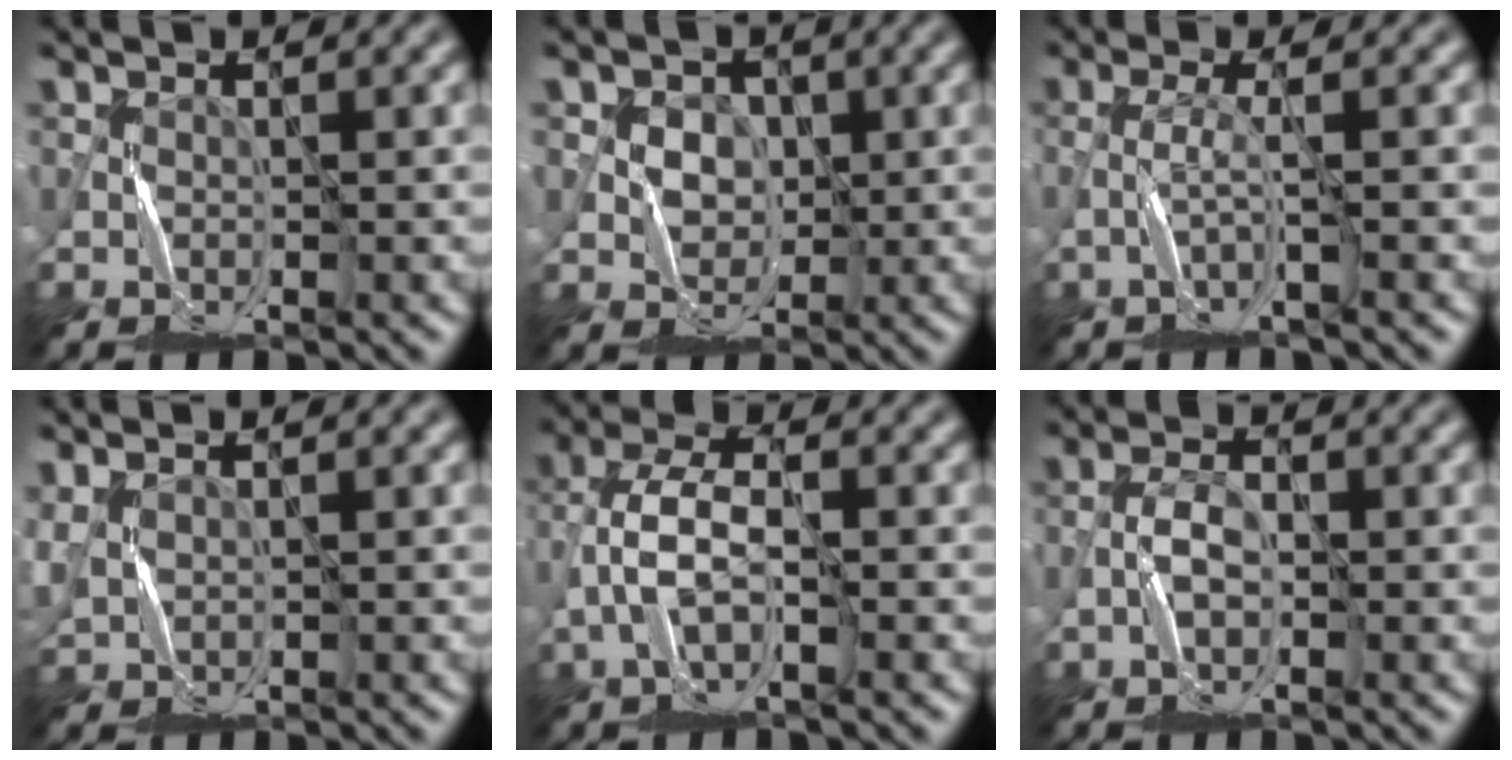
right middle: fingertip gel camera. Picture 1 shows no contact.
{"total": 3.8, "force": [1.1, 3.2, 1.7], "torque": [-0.038, 0.005, 0.023]}
{"total": 1.6, "force": [-1.0, -0.2, 1.2], "torque": [-0.027, 0.009, -0.025]}
{"total": 2.0, "force": [1.1, 1.1, 1.2], "torque": [-0.042, 0.004, 0.027]}
{"total": 3.8, "force": [-1.6, 1.5, 3.0], "torque": [-0.071, 0.012, -0.037]}
{"total": 2.0, "force": [-1.2, 0.8, 1.3], "torque": [-0.025, 0.009, -0.026]}